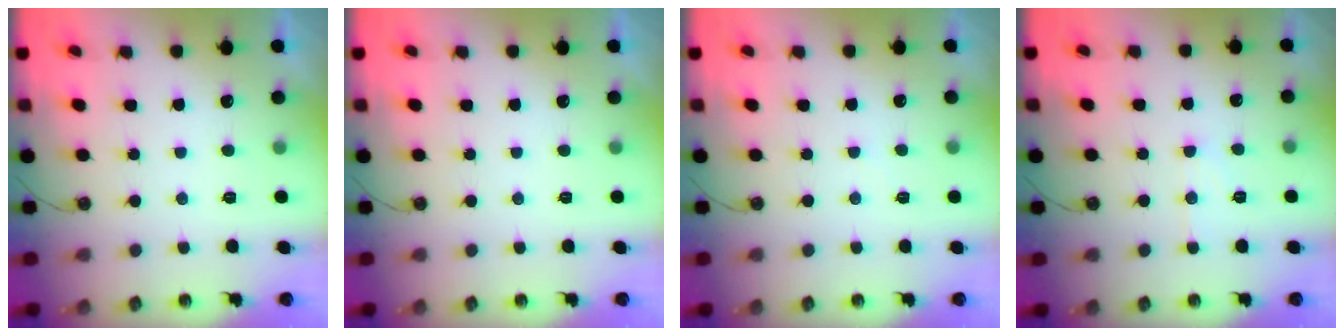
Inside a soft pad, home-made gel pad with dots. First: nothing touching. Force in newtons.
{"total": 0.0}
{"total": 2.3, "press": 2.3, "slide": 0.4}
{"total": 6.5, "press": 6.5, "slide": 0.6}